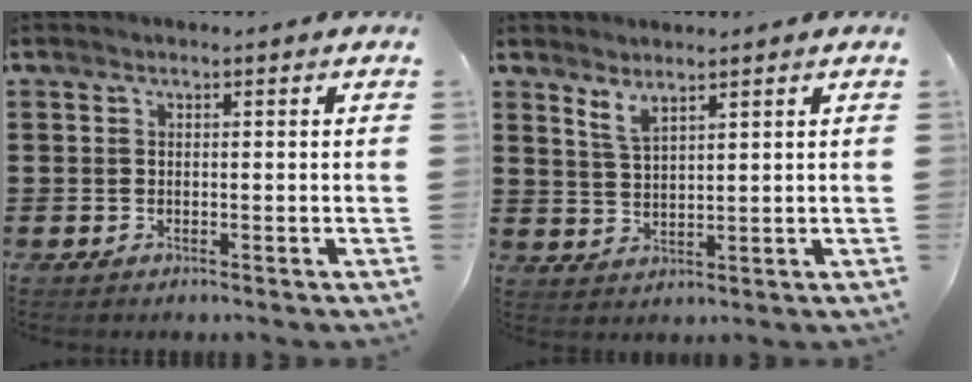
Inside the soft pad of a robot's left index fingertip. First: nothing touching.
{"total": 2.9, "force": [2.3, 0.6, 1.6], "torque": [-0.037, 0.002, 0.043]}